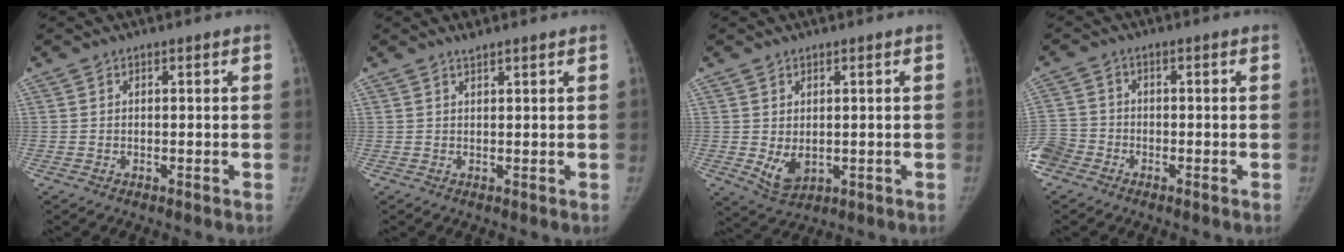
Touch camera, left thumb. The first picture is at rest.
{"total": 1.5, "force": [1.3, 0.3, 0.7], "torque": [-0.011, -0.004, 0.024]}
{"total": 4.6, "force": [0.0, 3.2, 3.4], "torque": [-0.050, -0.017, 0.015]}
{"total": 6.9, "force": [-3.9, 5.3, 2.2], "torque": [-0.064, 0.010, -0.081]}